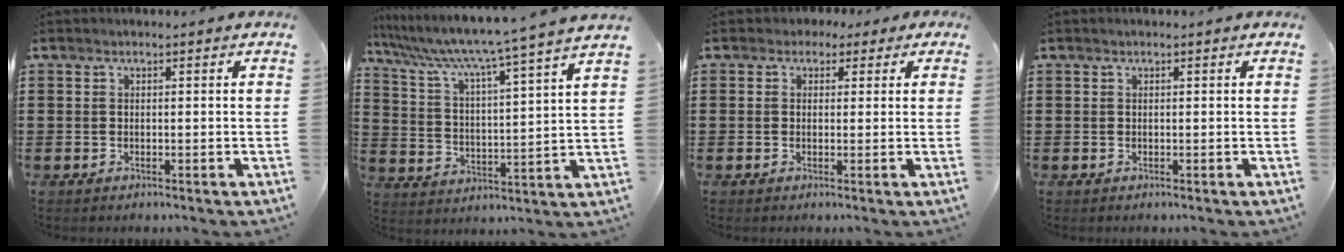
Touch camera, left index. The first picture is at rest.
{"total": 6.0, "force": [5.1, -1.4, 2.9], "torque": [-0.083, -0.053, 0.074]}
{"total": 1.7, "force": [0.6, 1.5, 0.5], "torque": [-0.017, 0.011, 0.009]}
{"total": 0.0}